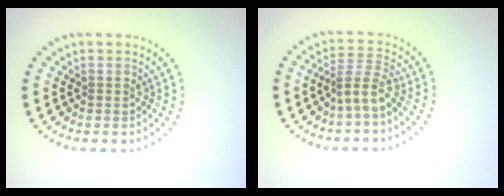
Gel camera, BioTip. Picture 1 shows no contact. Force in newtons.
{"total": 2.9, "press": 2.1, "slide": 2.1}